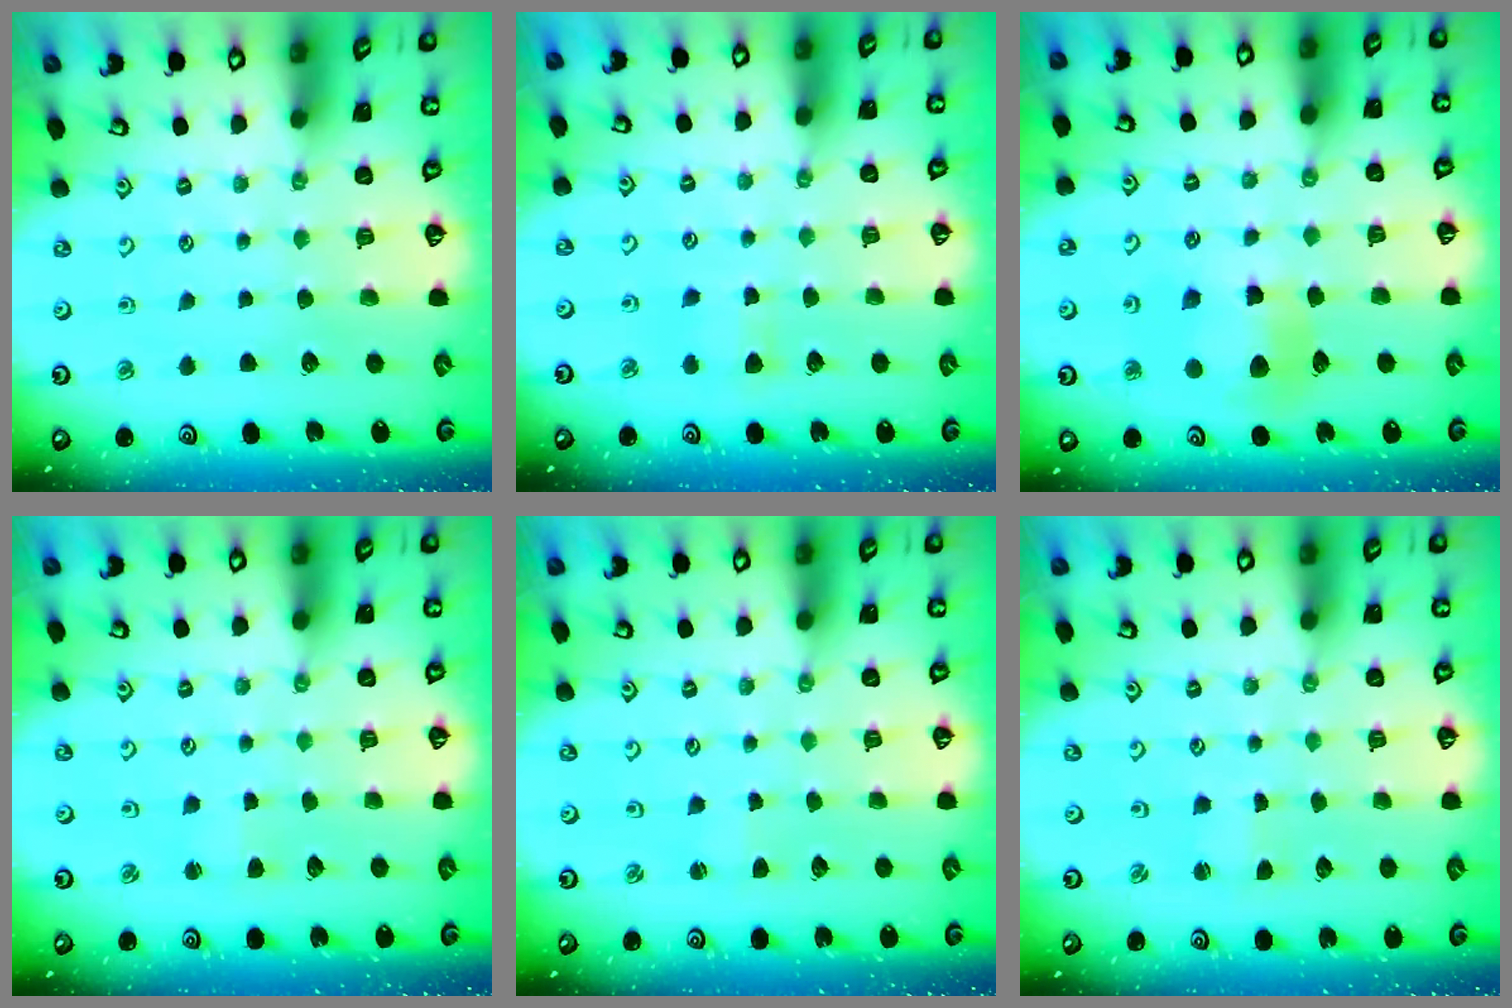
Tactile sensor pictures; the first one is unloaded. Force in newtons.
{"total": 4.7, "press": 4.6, "slide": 0.6}
{"total": 8.9, "press": 8.8, "slide": 1.5}
{"total": 2.5, "press": 2.5, "slide": 0.2}
{"total": 1.5, "press": 1.5, "slide": 0.1}
{"total": 0.9, "press": 0.9, "slide": 0.1}